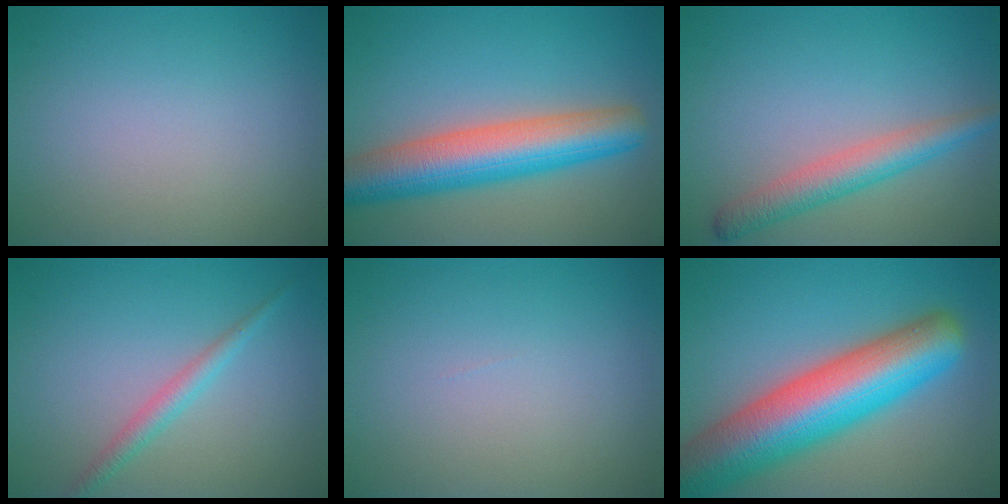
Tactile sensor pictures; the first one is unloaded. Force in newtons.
{"total": 8.5, "press": 8.5, "slide": 0.2}
{"total": 3.7, "press": 3.7, "slide": 0.1}
{"total": 1.9, "press": 1.9, "slide": 0.1}
{"total": 0.0}
{"total": 12.3, "press": 12.3, "slide": 0.5}